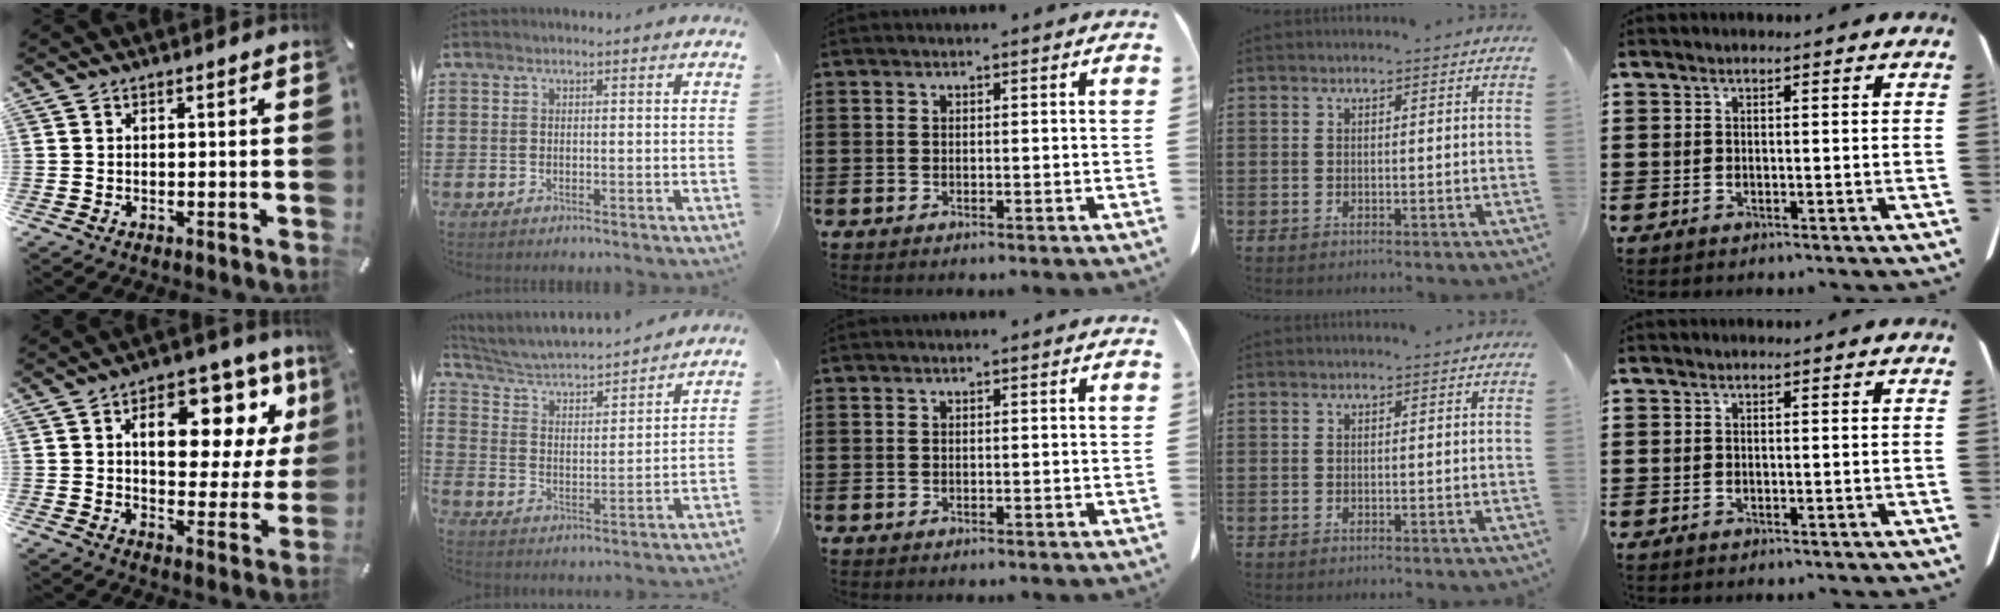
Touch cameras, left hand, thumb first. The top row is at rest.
{"thumb": {"total": 16.2, "force": [7.3, 9.4, 10.9], "torque": [-0.145, -0.039, 0.117]}, "index": {"total": 3.9, "force": [3.7, 0.4, 1.0], "torque": [-0.041, -0.036, 0.053]}}